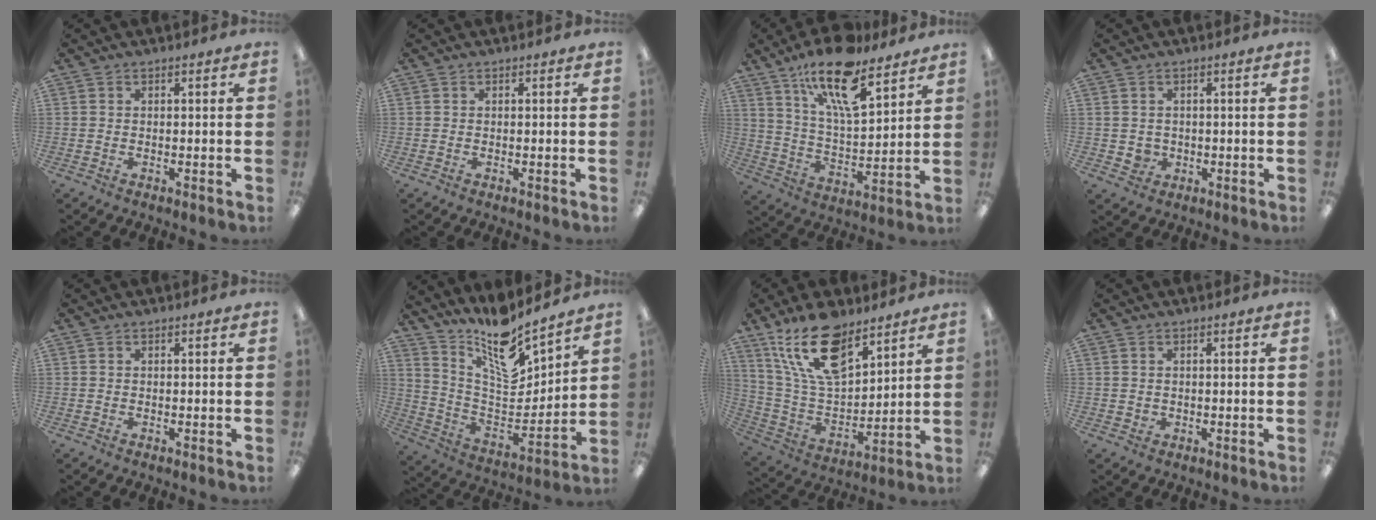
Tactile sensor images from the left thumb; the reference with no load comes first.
{"total": 0.0}
{"total": 18.9, "force": [12.6, 6.8, 12.4], "torque": [-0.205, -0.066, 0.212]}
{"total": 2.6, "force": [0.3, 2.4, 0.9], "torque": [-0.019, 0.003, 0.006]}
{"total": 0.0}
{"total": 15.0, "force": [12.3, 4.1, 7.5], "torque": [-0.141, -0.106, 0.215]}
{"total": 19.1, "force": [12.7, 8.8, 11.2], "torque": [-0.216, -0.056, 0.229]}
{"total": 1.2, "force": [0.7, 0.9, 0.3], "torque": [-0.008, 0.004, 0.011]}